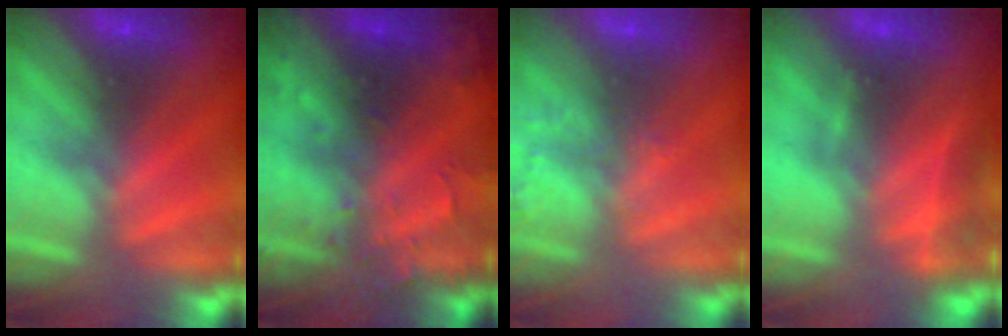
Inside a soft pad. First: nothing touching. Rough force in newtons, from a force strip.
{"total": 8.3}
{"total": 1.5}
{"total": 2.3}